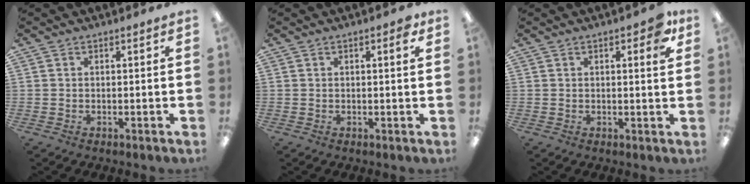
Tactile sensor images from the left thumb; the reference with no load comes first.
{"total": 1.9, "force": [0.9, 0.4, 1.7], "torque": [-0.019, -0.003, 0.010]}
{"total": 4.8, "force": [2.3, 1.5, 3.9], "torque": [-0.049, -0.007, 0.033]}